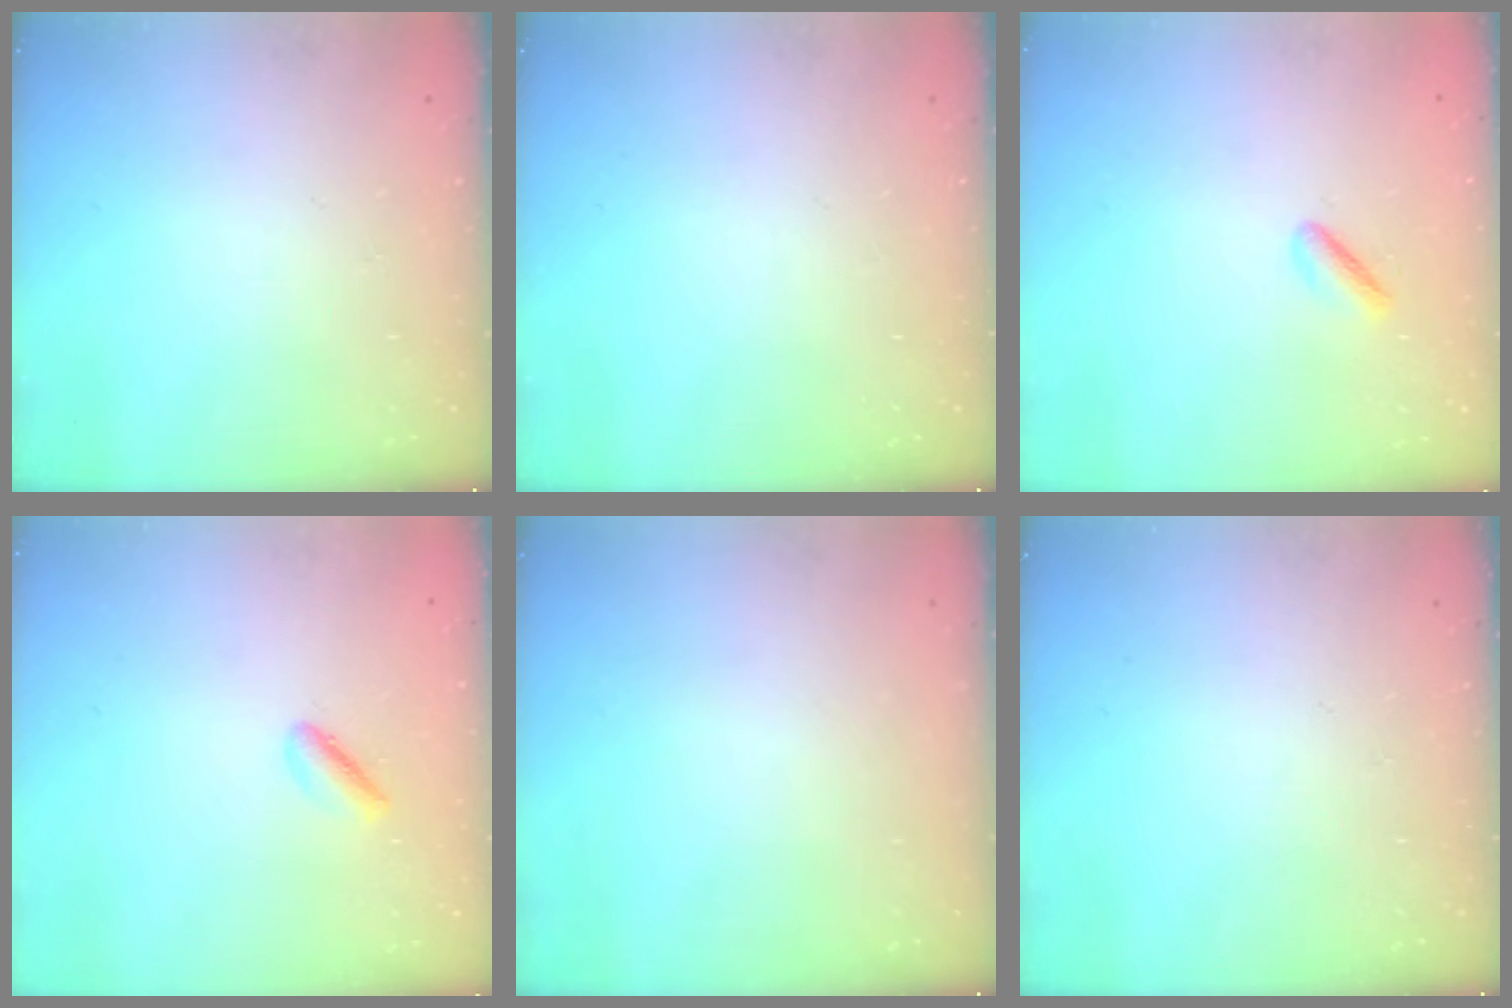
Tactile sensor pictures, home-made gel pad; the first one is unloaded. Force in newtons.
{"total": 0.0}
{"total": 1.9, "press": 1.5, "slide": 1.2}
{"total": 1.7, "press": 1.6, "slide": 0.5}
{"total": 0.0}
{"total": 0.0}